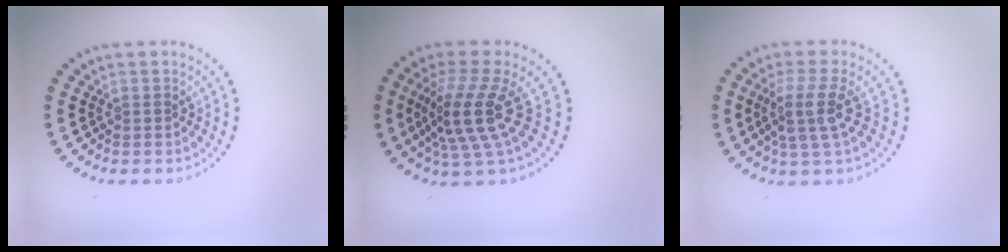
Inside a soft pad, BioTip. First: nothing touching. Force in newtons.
{"total": 4.7, "press": 3.4, "slide": 3.3}
{"total": 3.6, "press": 2.8, "slide": 2.2}